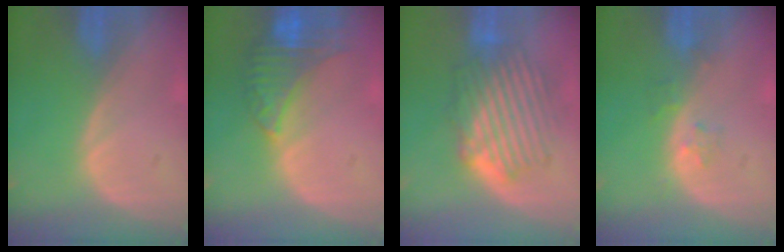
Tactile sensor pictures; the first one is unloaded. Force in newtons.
{"total": 8.0, "press": 7.1, "slide": 3.7}
{"total": 8.3, "press": 8.0, "slide": 2.4}
{"total": 1.9, "press": 1.9, "slide": 0.2}